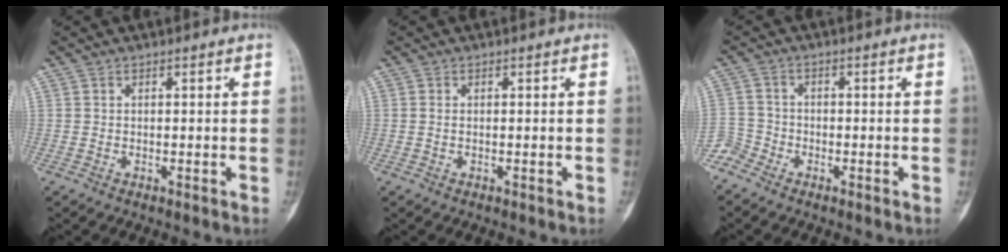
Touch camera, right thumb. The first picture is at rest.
{"total": 0.6, "force": [0.0, 0.4, 0.5], "torque": [-0.013, 0.000, 0.000]}
{"total": 3.6, "force": [-3.0, 2.0, 0.1], "torque": [0.004, 0.006, -0.072]}